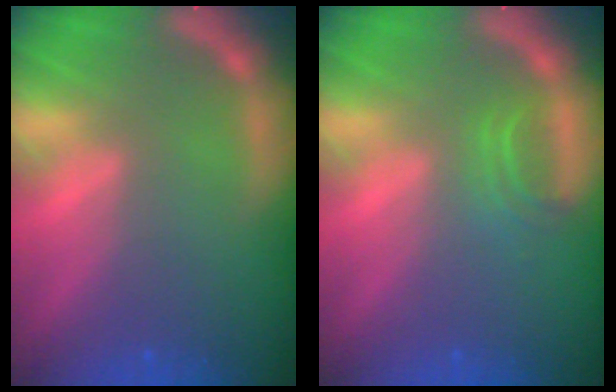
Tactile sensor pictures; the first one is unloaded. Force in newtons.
{"total": 1.9}